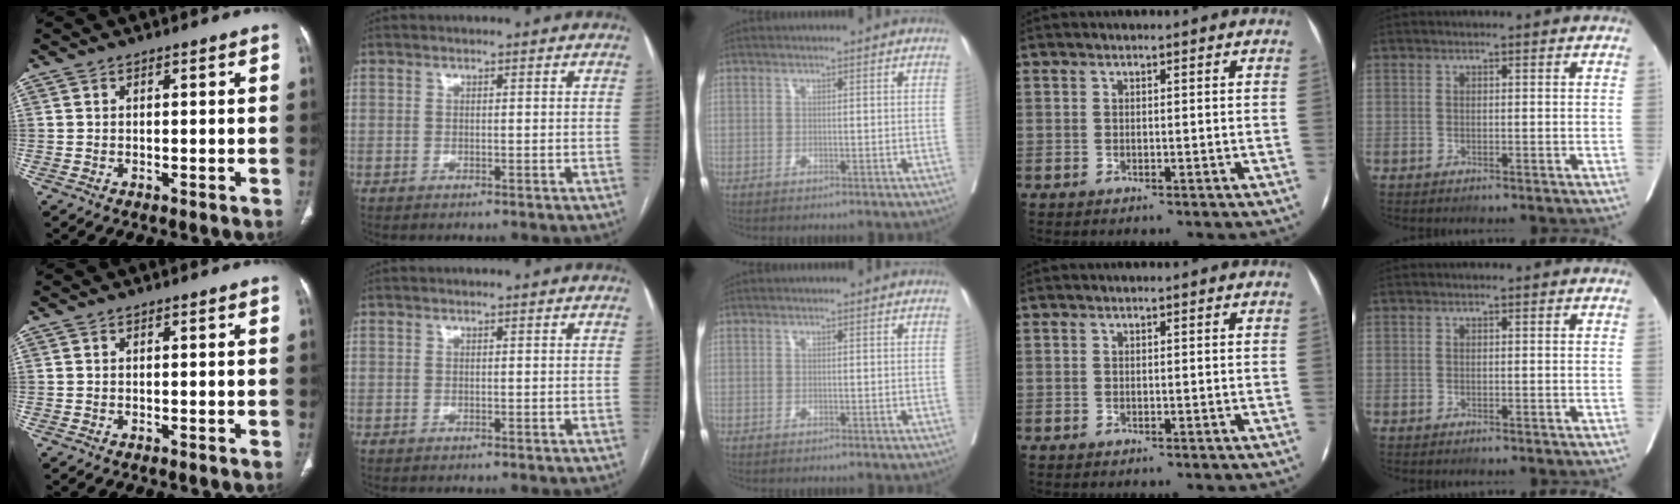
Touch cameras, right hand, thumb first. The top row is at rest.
{}